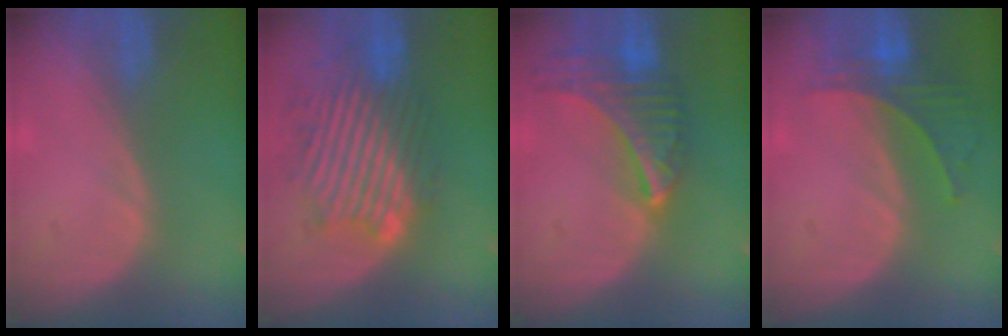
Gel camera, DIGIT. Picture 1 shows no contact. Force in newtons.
{"total": 11.0, "press": 10.2, "slide": 4.1}
{"total": 9.0, "press": 7.9, "slide": 4.3}
{"total": 5.7, "press": 5.7, "slide": 0.3}